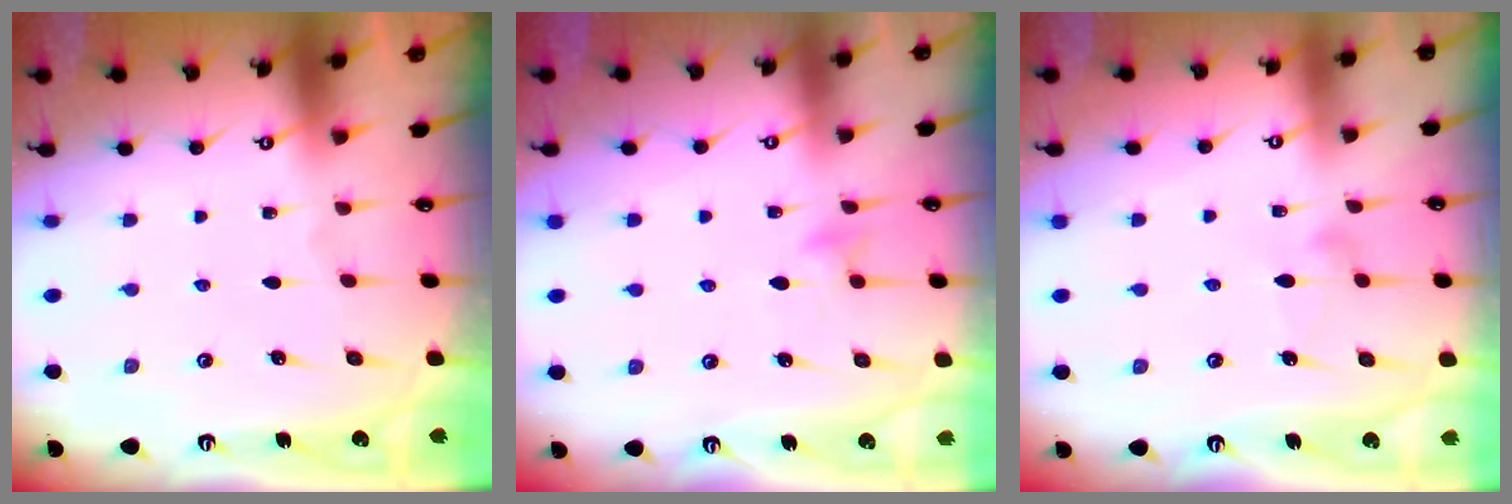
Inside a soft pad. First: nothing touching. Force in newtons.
{"total": 5.6, "press": 5.6, "slide": 0.5}
{"total": 6.8, "press": 6.8, "slide": 0.3}